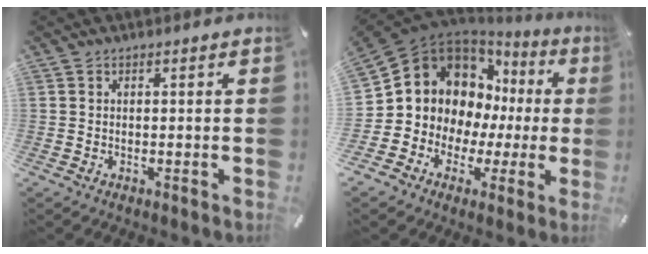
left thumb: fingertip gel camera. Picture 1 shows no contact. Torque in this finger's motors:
{"motor_torque": [1.64, 1.63, 1.69, 1.08, 0.16]}